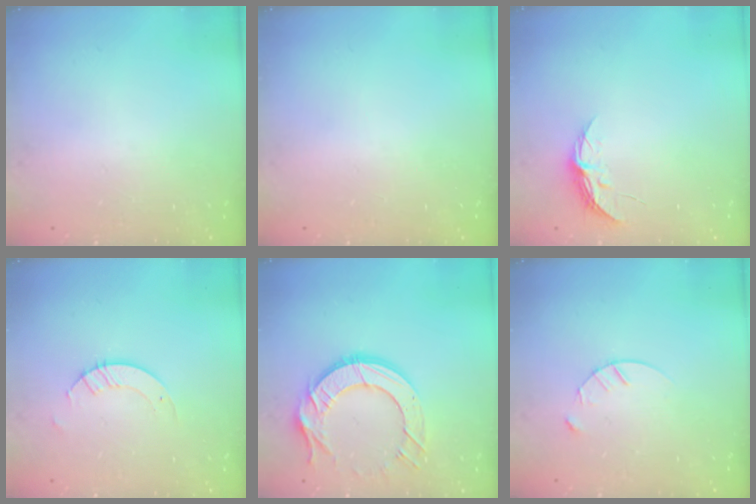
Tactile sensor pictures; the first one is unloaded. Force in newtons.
{"total": 0.0}
{"total": 5.3, "press": 5.3, "slide": 0.5}
{"total": 3.2, "press": 3.2, "slide": 0.2}
{"total": 12.8, "press": 12.7, "slide": 1.1}
{"total": 4.1, "press": 4.1, "slide": 0.5}